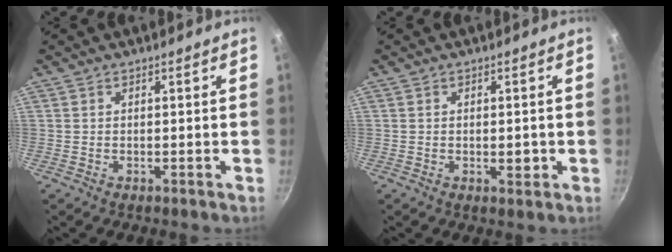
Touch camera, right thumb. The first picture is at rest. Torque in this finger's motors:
{"motor_torque": [0.31, -0.40, 0.29, -0.55, 0.01]}